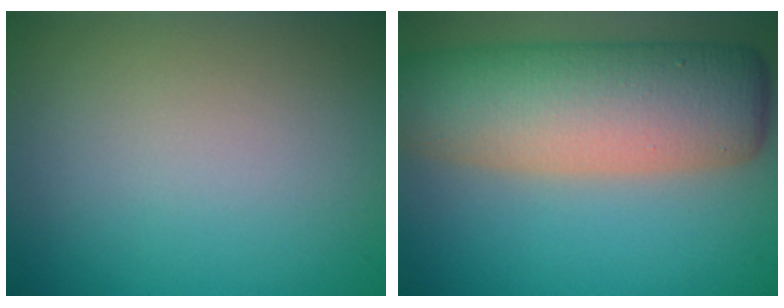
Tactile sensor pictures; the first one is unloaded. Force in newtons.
{"total": 10.8, "press": 10.8, "slide": 0.4}